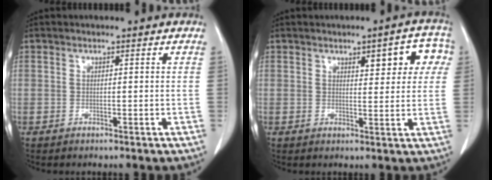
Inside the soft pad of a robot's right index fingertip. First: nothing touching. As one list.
[{"total": 6.8, "force": [2.6, 2.2, 5.9], "torque": [-0.061, 0.016, 0.028]}]